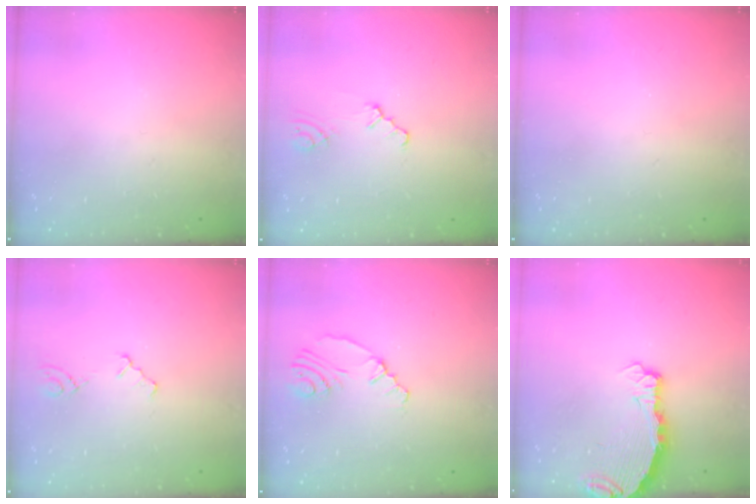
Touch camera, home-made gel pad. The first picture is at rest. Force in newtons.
{"total": 1.2, "press": 1.1, "slide": 0.2}
{"total": 0.0}
{"total": 1.5, "press": 1.5, "slide": 0.3}
{"total": 5.6, "press": 2.6, "slide": 4.9}
{"total": 3.9, "press": 3.9, "slide": 0.4}